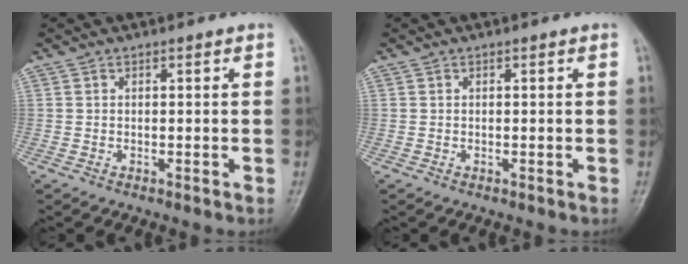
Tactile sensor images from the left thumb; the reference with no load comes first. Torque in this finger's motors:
{"motor_torque": [0.00, 0.00, -0.01, 0.01, 0.00]}